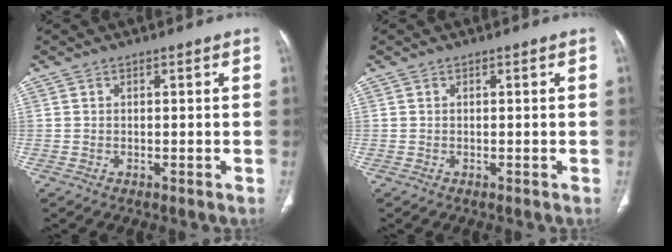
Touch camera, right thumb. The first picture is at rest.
{"total": 0.0}